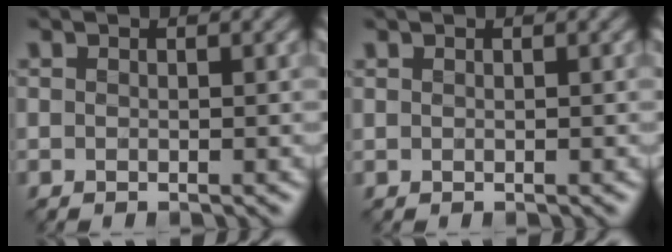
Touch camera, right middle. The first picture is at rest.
{"total": 0.0}